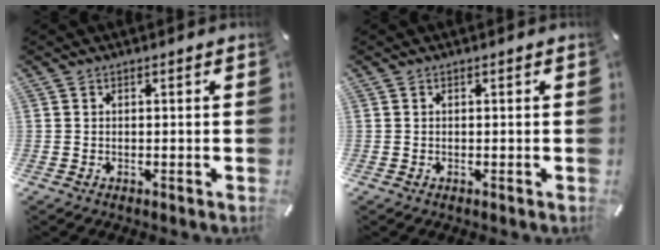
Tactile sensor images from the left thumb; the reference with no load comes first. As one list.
[{"total": 0.0}]